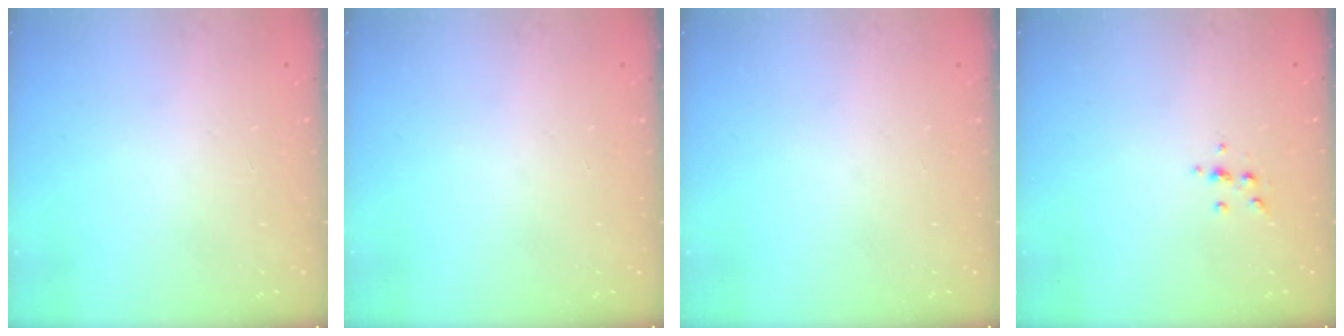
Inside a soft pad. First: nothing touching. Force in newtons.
{"total": 0.0}
{"total": 0.0}
{"total": 3.6, "press": 3.5, "slide": 0.9}